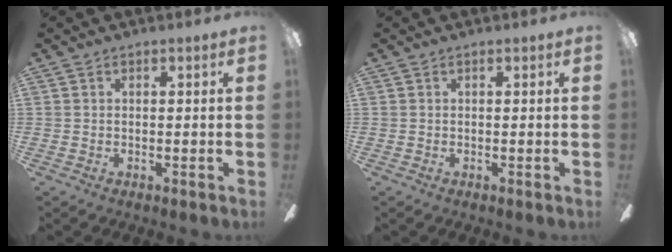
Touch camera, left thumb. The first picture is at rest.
{"total": 0.0}